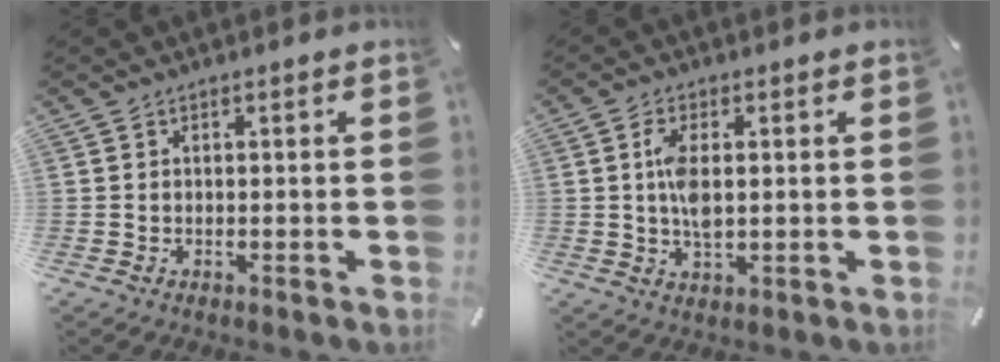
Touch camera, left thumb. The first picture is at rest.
{"total": 6.0, "force": [0.6, 2.8, 5.3], "torque": [-0.120, -0.004, 0.001]}